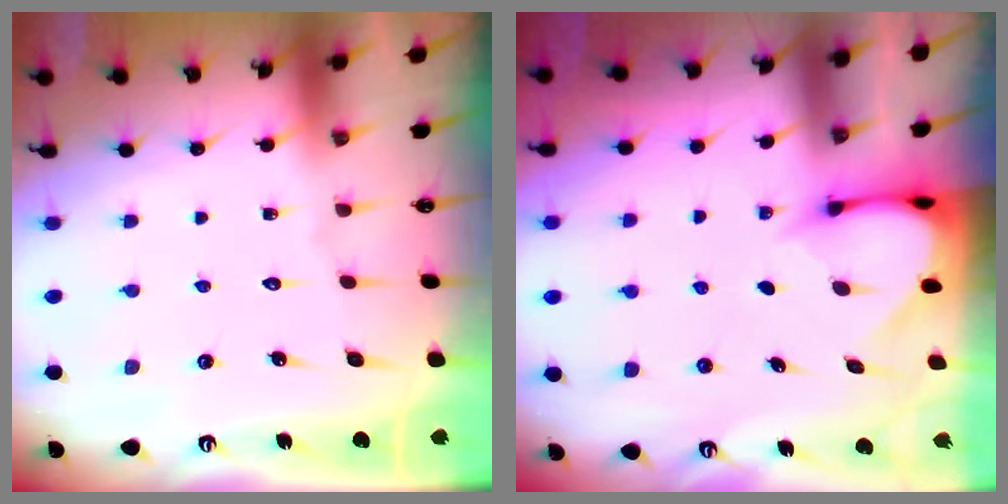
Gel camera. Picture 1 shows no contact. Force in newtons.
{"total": 3.1, "press": 3.1, "slide": 0.3}